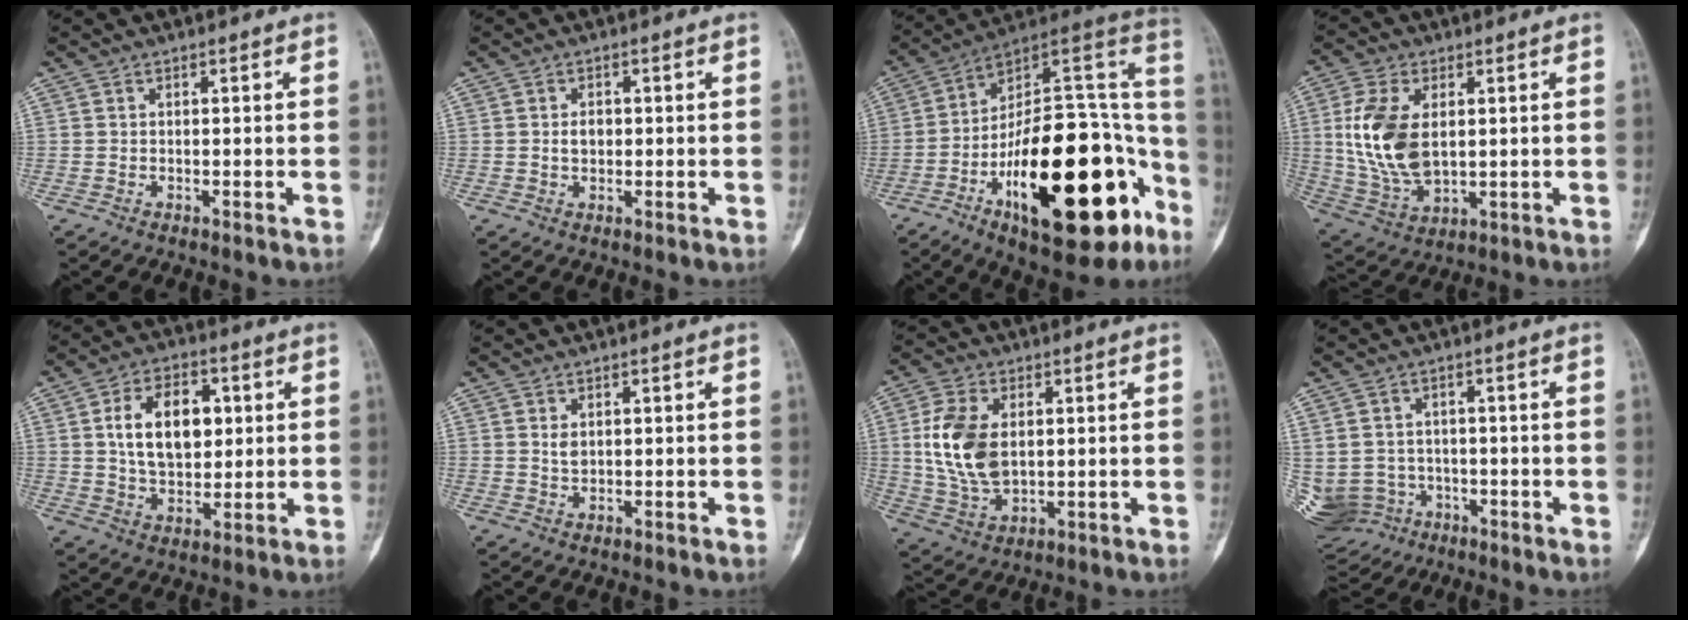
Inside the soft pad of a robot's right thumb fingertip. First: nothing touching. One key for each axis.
{"total": 2.5, "fx": 0.1, "fy": 1.8, "fz": 1.7, "tx": -0.022, "ty": 0.002, "tz": 0.001}
{"total": 33.0, "fx": -12.5, "fy": 13.8, "fz": 27.2, "tx": -0.338, "ty": 0.063, "tz": -0.184}
{"total": 14.3, "fx": 2.0, "fy": 8.3, "fz": 11.4, "tx": -0.230, "ty": -0.010, "tz": 0.051}
{"total": 13.2, "fx": 2.6, "fy": 8.3, "fz": 9.9, "tx": -0.135, "ty": -0.002, "tz": 0.045}
{"total": 1.8, "fx": 0.6, "fy": 1.2, "fz": 1.2, "tx": -0.017, "ty": -0.004, "tz": 0.014}
{"total": 12.8, "fx": 1.8, "fy": 7.9, "fz": 9.9, "tx": -0.194, "ty": -0.006, "tz": 0.042}
{"total": 12.3, "fx": -4.2, "fy": 10.7, "fz": 4.4, "tx": -0.113, "ty": 0.030, "tz": -0.056}